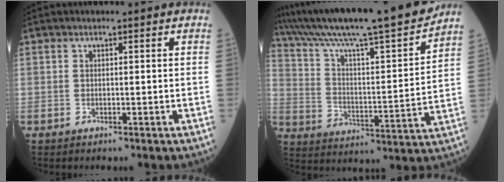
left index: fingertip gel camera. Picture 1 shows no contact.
{"total": 22.4, "force": [19.6, -0.4, 10.9], "torque": [-0.188, -0.022, 0.304]}